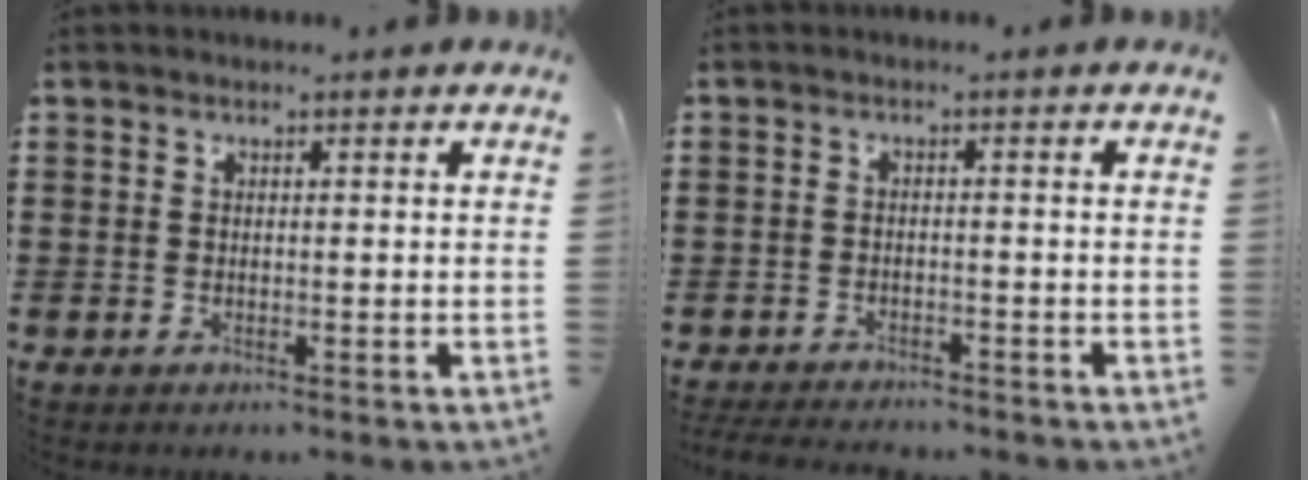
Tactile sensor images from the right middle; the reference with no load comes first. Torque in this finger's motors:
{"motor_torque": [0.14, 0.03, 0.02, 0.07]}